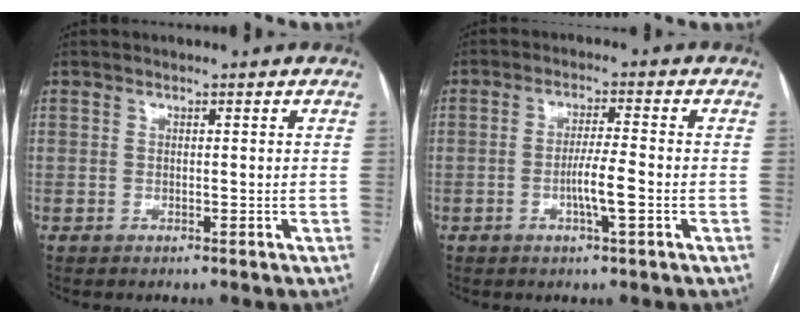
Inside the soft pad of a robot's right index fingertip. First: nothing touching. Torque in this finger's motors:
{"motor_torque": [1.10, 0.38, 0.35, 0.07]}